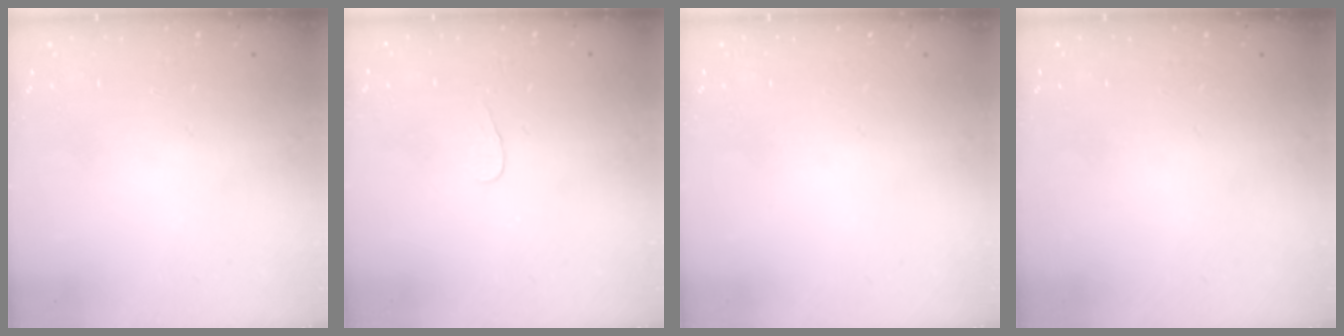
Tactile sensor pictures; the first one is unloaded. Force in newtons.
{"total": 2.8, "press": 2.7, "slide": 0.3}
{"total": 0.0}
{"total": 0.0}